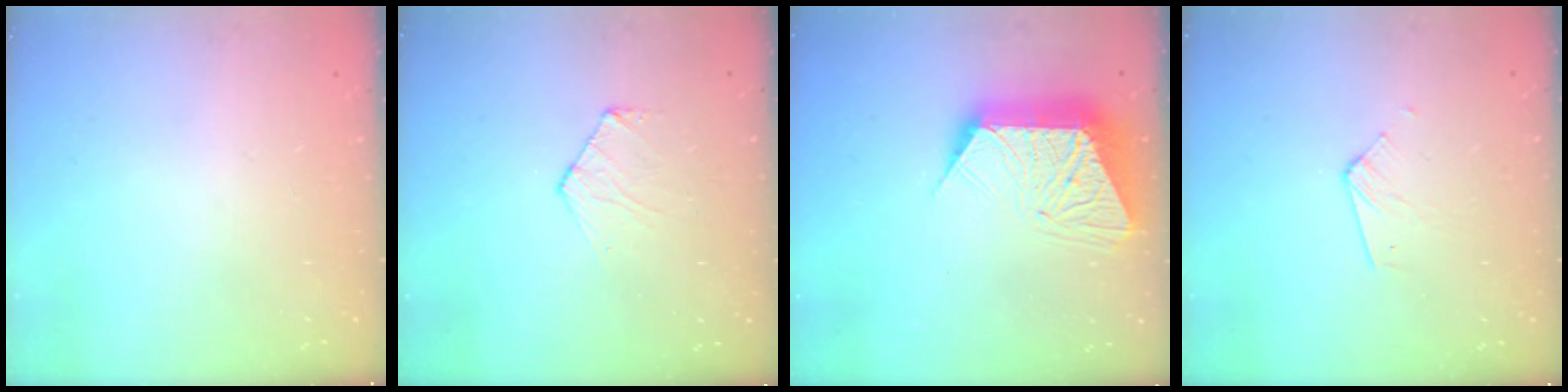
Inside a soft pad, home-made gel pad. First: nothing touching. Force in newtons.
{"total": 5.6, "press": 5.6, "slide": 0.5}
{"total": 14.4, "press": 14.4, "slide": 1.2}
{"total": 3.6, "press": 3.6, "slide": 0.3}